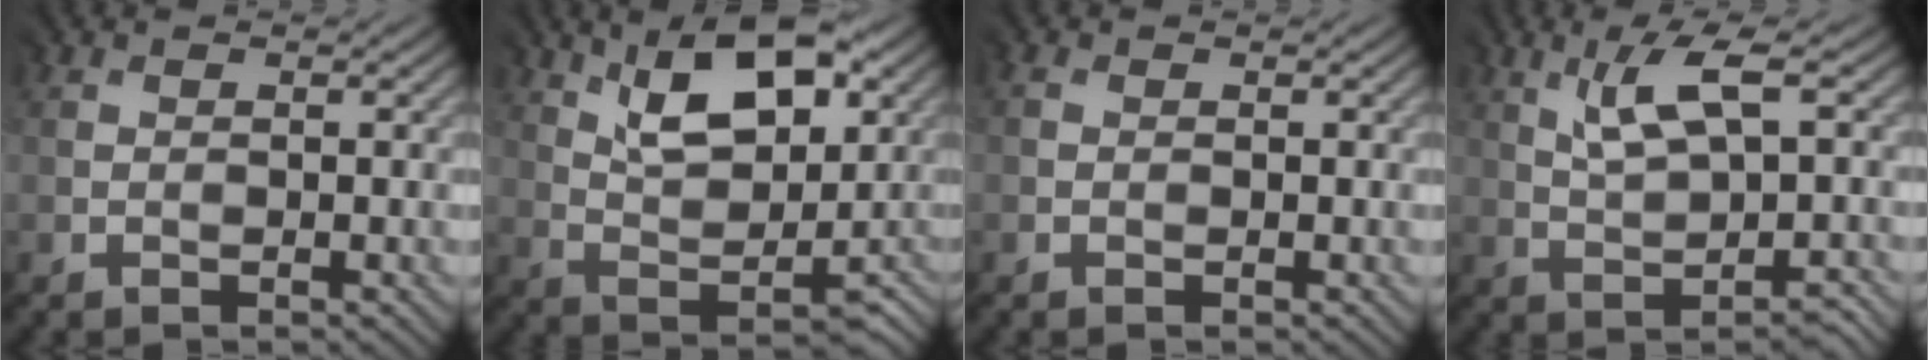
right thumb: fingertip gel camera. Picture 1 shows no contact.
{"total": 9.7, "force": [5.4, 4.4, 6.7], "torque": [-0.107, 0.009, 0.087]}
{"total": 0.7, "force": [0.1, 0.6, 0.5], "torque": [-0.011, -0.001, 0.002]}
{"total": 4.0, "force": [1.8, 0.6, 3.6], "torque": [-0.059, 0.010, 0.035]}